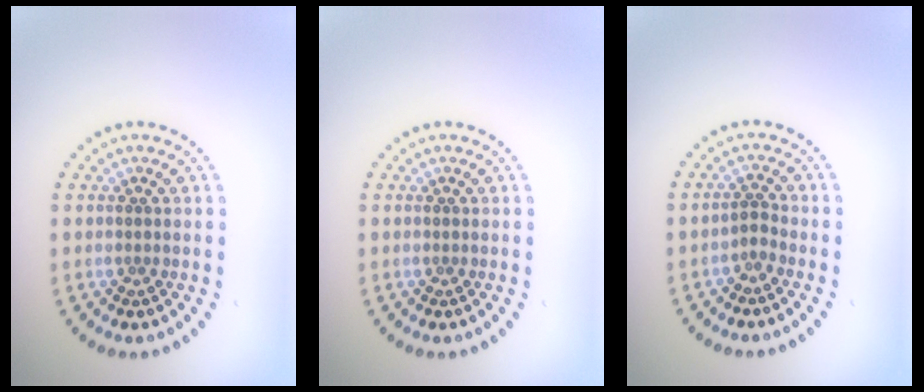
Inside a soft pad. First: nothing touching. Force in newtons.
{"total": 0.0}
{"total": 1.0, "press": 0.8, "slide": 0.6}